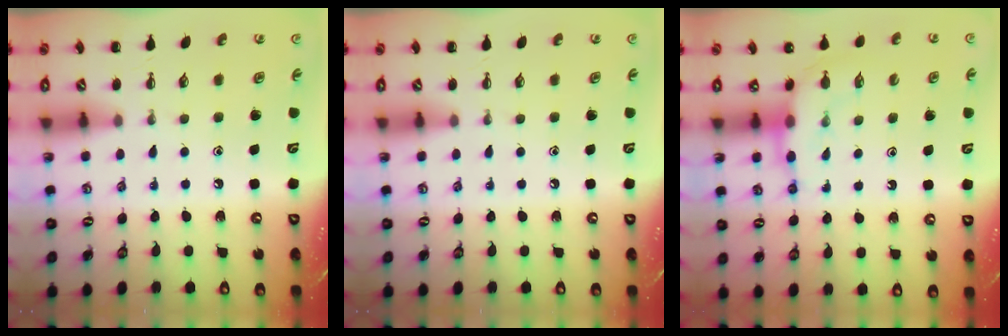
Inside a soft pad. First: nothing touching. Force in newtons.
{"total": 0.0}
{"total": 7.7, "press": 7.7, "slide": 0.8}